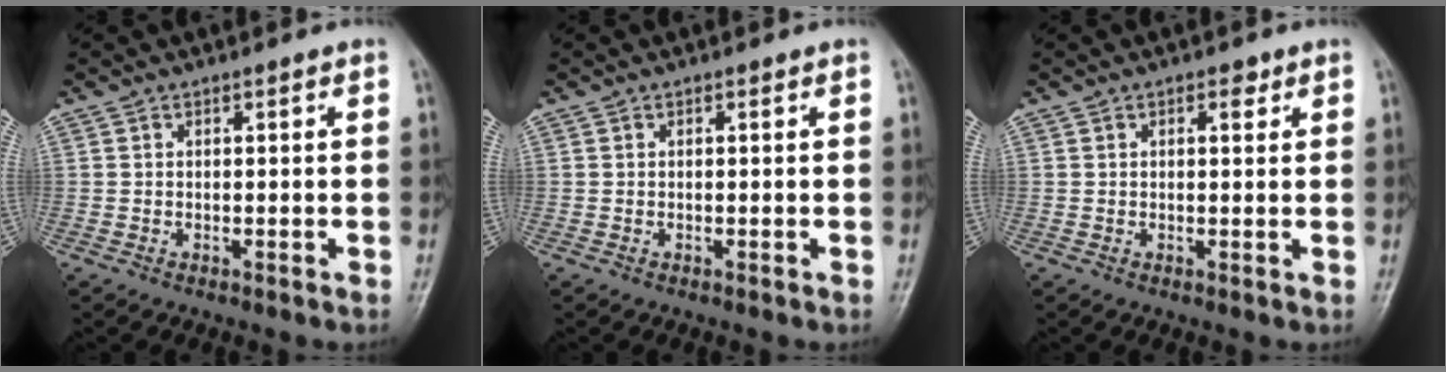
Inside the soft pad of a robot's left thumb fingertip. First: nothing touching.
{"total": 0.0}
{"total": 1.8, "force": [0.9, 0.9, 1.3], "torque": [-0.012, -0.001, 0.011]}